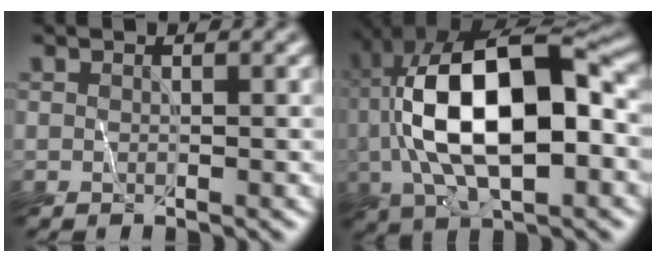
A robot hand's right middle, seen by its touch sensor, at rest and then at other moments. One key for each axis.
{"total": 13.0, "fx": -0.6, "fy": 5.4, "fz": 11.9, "tx": -0.199, "ty": 0.022, "tz": -0.021}